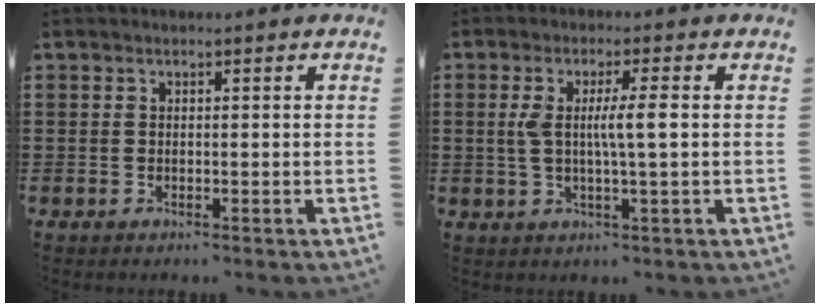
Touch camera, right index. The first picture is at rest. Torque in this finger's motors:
{"motor_torque": [0.34, -0.12, 0.18, 0.07]}